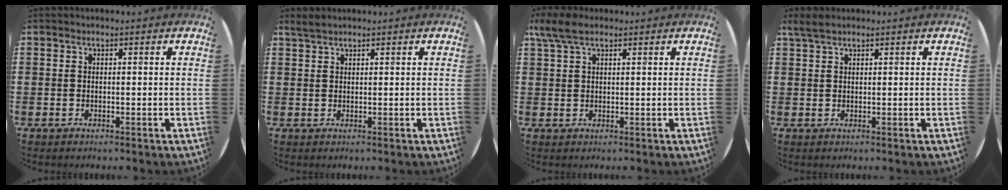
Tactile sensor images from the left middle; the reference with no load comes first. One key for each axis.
{"total": 1.4, "fx": 1.3, "fy": 0.2, "fz": 0.4, "tx": -0.008, "ty": 0.002, "tz": 0.024}
{"total": 3.6, "fx": 2.3, "fy": 1.5, "fz": 2.4, "tx": -0.053, "ty": 0.006, "tz": 0.041}
{"total": 1.8, "fx": 1.5, "fy": 0.4, "fz": 0.9, "tx": -0.020, "ty": 0.004, "tz": 0.027}